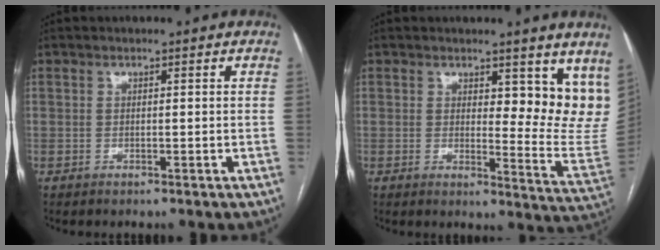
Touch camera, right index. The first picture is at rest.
{"total": 10.7, "force": [7.4, 3.7, 6.8], "torque": [-0.063, -0.036, 0.076]}